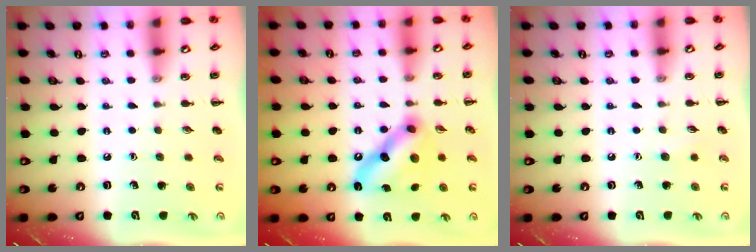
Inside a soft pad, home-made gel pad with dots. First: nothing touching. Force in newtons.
{"total": 13.1, "press": 13.0, "slide": 1.4}
{"total": 3.7, "press": 3.6, "slide": 0.8}